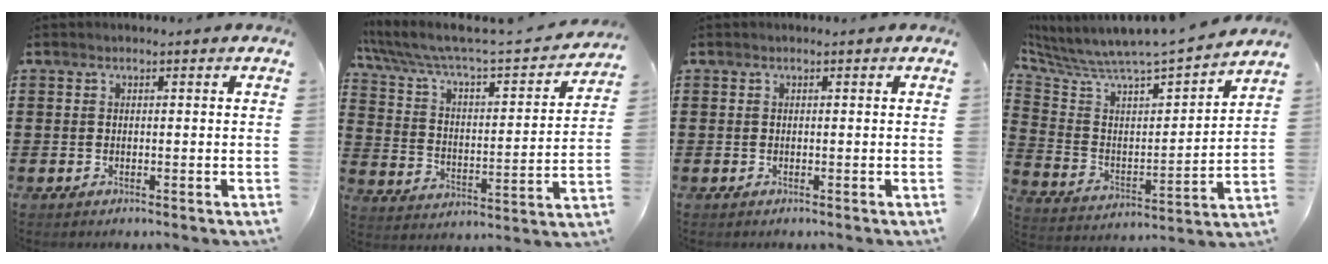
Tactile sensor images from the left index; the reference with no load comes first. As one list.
[{"total": 5.2, "force": [4.5, 1.0, 2.4], "torque": [-0.071, -0.042, 0.068]}, {"total": 0.0}, {"total": 5.9, "force": [5.8, -0.1, 1.4], "torque": [-0.061, -0.069, 0.088]}]